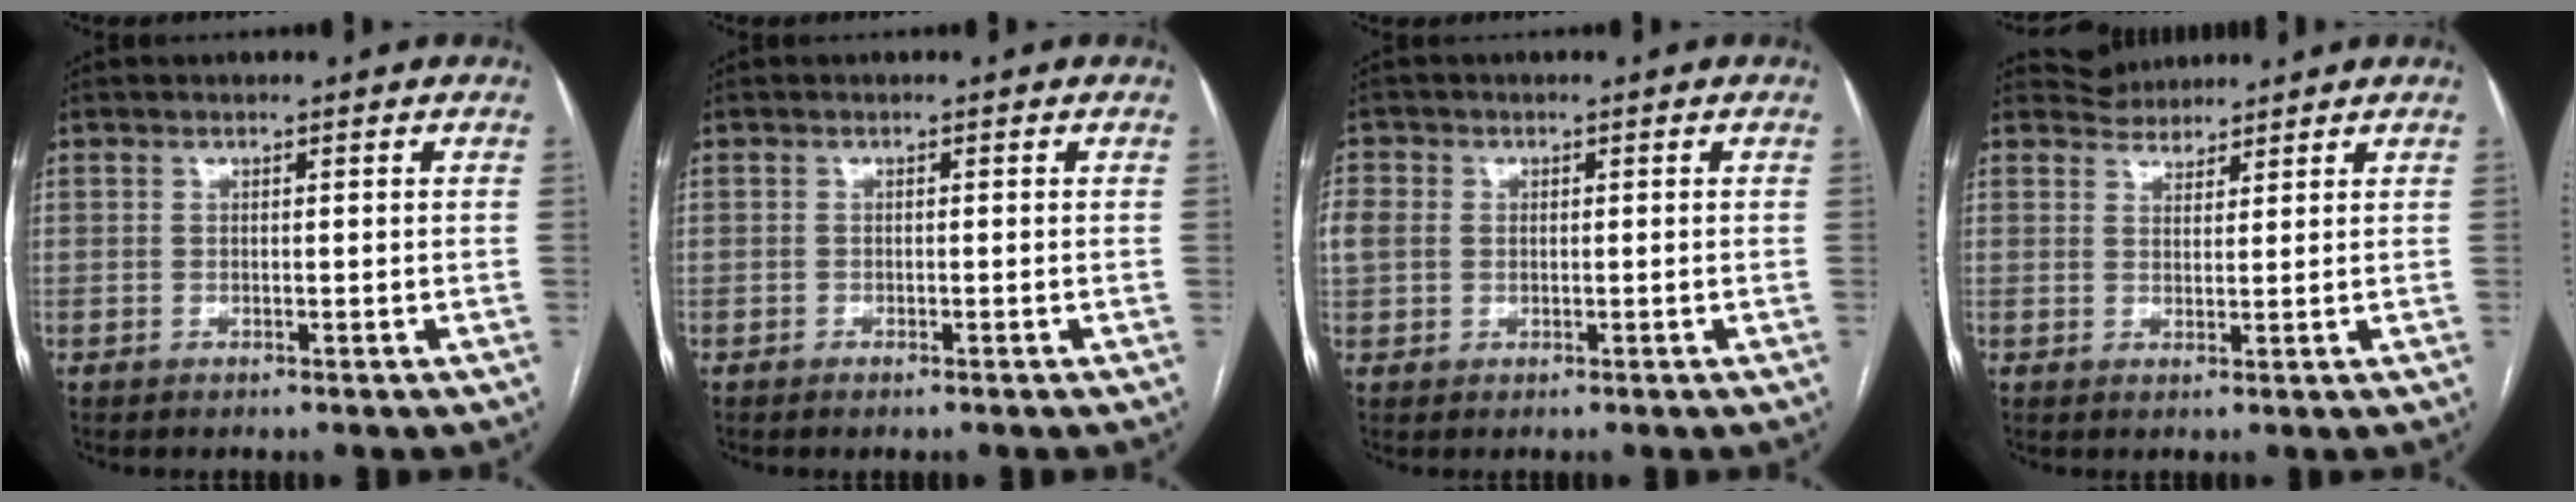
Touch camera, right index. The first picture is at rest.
{"total": 0.6, "force": [-0.4, 0.1, 0.3], "torque": [-0.006, 0.000, -0.006]}
{"total": 3.9, "force": [0.4, 3.4, 1.9], "torque": [-0.061, 0.017, 0.011]}
{"total": 3.3, "force": [3.1, 1.1, -0.3], "torque": [0.002, 0.017, 0.055]}